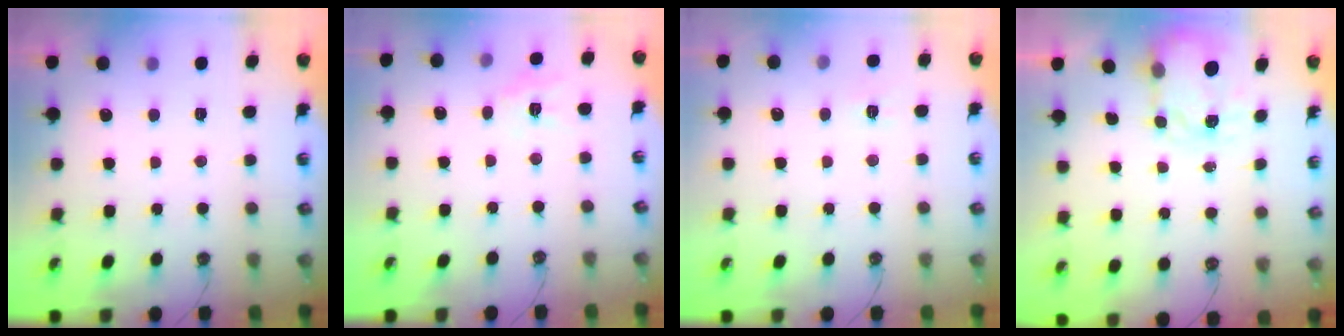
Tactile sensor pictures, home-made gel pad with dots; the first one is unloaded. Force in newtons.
{"total": 7.7, "press": 7.7, "slide": 0.5}
{"total": 5.7, "press": 5.7, "slide": 0.6}
{"total": 3.5, "press": 3.5, "slide": 0.4}